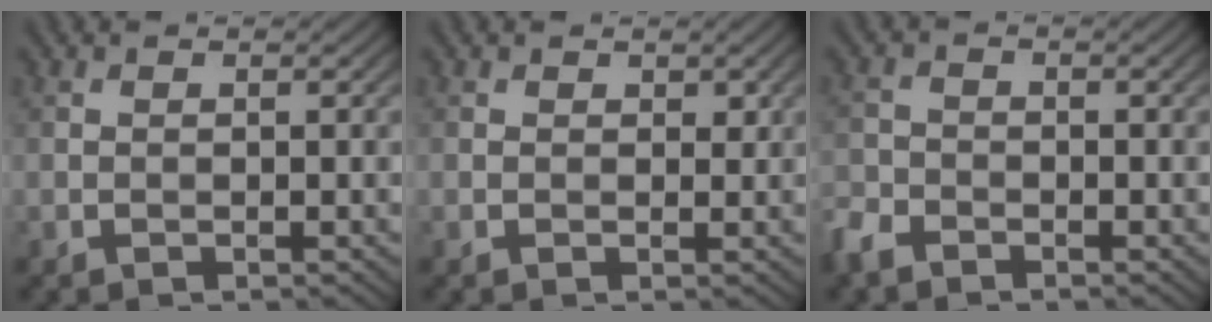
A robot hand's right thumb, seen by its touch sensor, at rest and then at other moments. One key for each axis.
{"total": 1.0, "fx": 0.6, "fy": 0.6, "fz": 0.4, "tx": -0.006, "ty": -0.002, "tz": 0.009}
{"total": 3.1, "fx": -2.4, "fy": 1.5, "fz": 1.1, "tx": -0.027, "ty": -0.005, "tz": -0.066}